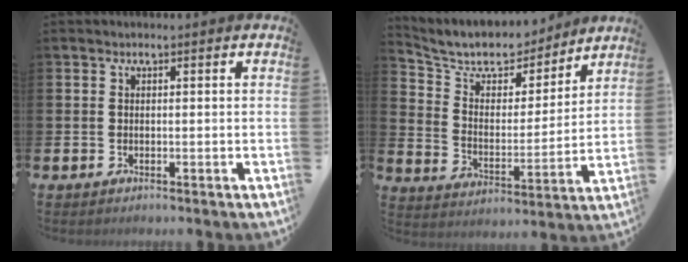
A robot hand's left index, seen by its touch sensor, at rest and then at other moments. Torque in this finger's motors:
{"motor_torque": [0.49, -1.65, 0.23, 0.02]}